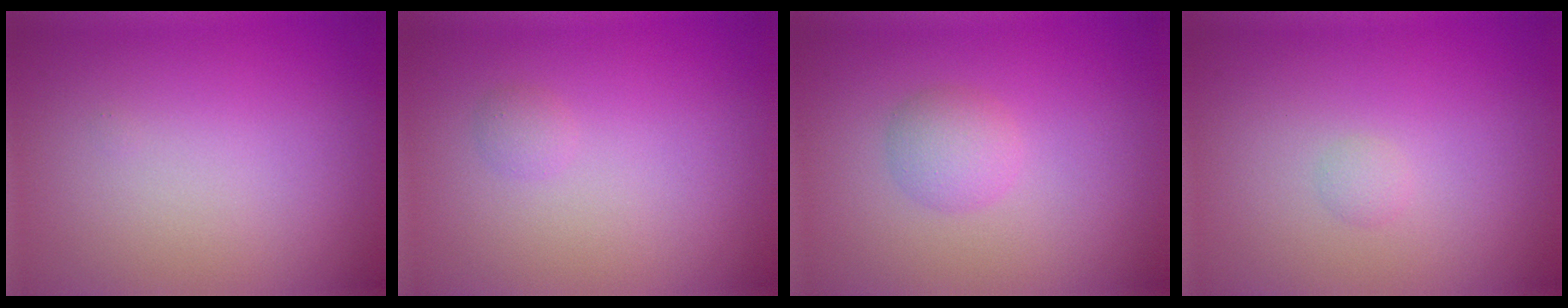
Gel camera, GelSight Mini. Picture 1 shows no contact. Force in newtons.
{"total": 0.8, "press": 0.8, "slide": 0.0}
{"total": 2.1, "press": 2.1, "slide": 0.1}
{"total": 0.7, "press": 0.7, "slide": 0.0}